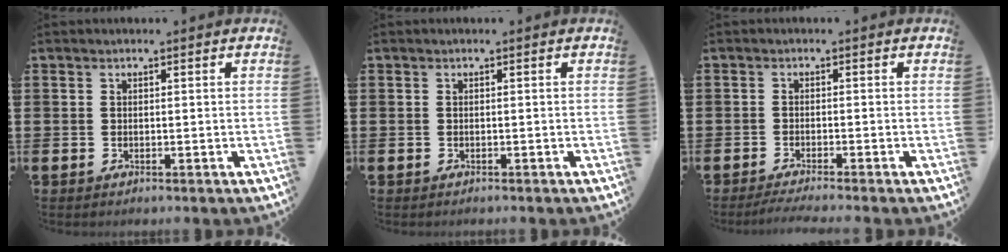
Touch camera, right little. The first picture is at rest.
{"total": 0.0}
{"total": 1.4, "force": [-1.1, 0.0, 0.9], "torque": [-0.013, 0.001, -0.021]}